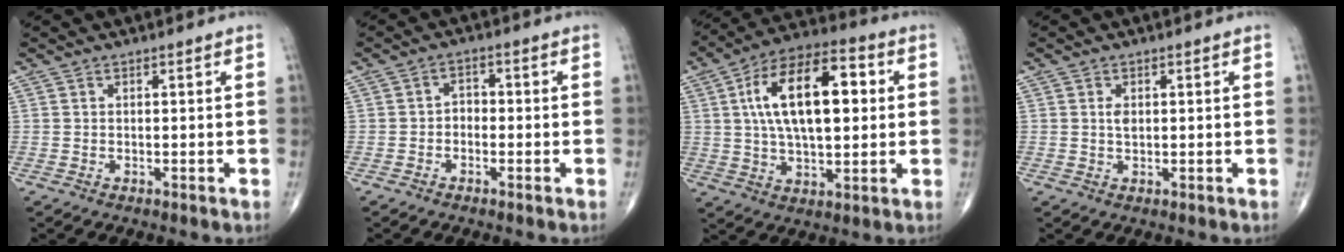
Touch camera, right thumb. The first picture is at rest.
{"total": 2.5, "force": [-0.9, 1.9, 1.3], "torque": [-0.006, 0.015, -0.025]}
{"total": 19.0, "force": [3.4, 9.2, 16.2], "torque": [-0.260, 0.019, 0.052]}
{"total": 1.6, "force": [0.3, 0.9, 1.2], "torque": [-0.020, -0.001, 0.005]}